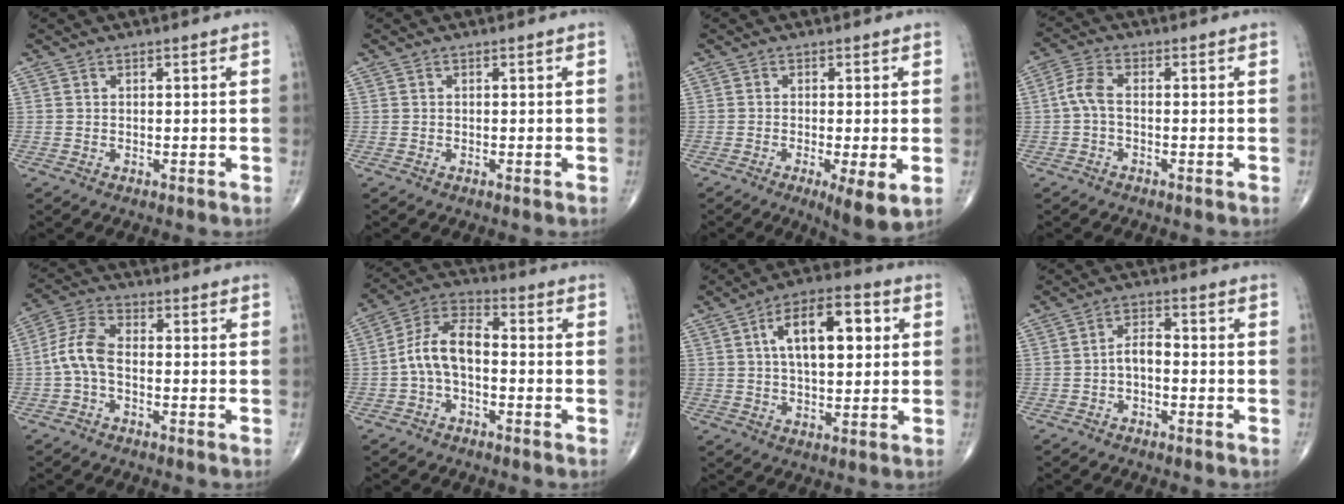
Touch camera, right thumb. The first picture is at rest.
{"total": 0.0}
{"total": 6.2, "force": [-1.8, 1.2, 5.8], "torque": [-0.097, -0.019, -0.031]}
{"total": 4.2, "force": [-0.6, 2.0, 3.7], "torque": [-0.084, 0.012, -0.021]}
{"total": 7.0, "force": [-1.4, 3.7, 5.8], "torque": [-0.127, 0.024, -0.038]}
{"total": 9.1, "force": [-1.5, 5.0, 7.5], "torque": [-0.139, 0.039, -0.040]}
{"total": 13.8, "force": [3.2, 6.6, 11.6], "torque": [-0.169, 0.014, 0.048]}
{"total": 3.7, "force": [-1.2, 2.0, 2.9], "torque": [-0.043, 0.022, -0.029]}